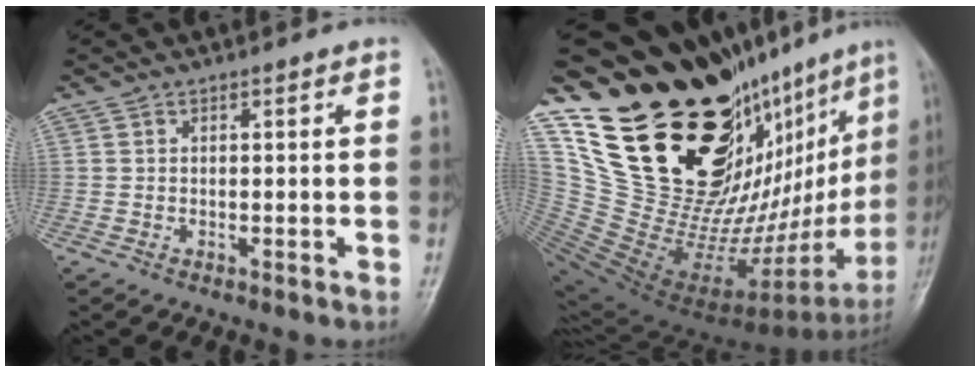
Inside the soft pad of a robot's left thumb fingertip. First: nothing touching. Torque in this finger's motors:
{"motor_torque": [3.46, 1.55, 1.34, -1.43, 0.55]}